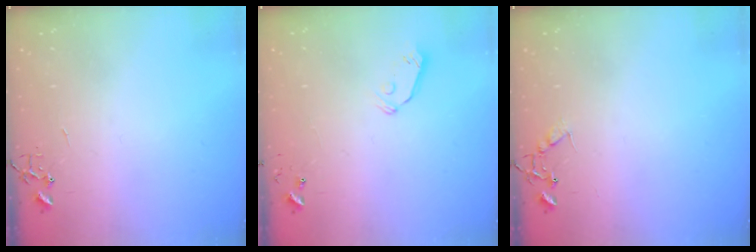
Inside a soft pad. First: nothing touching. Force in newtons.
{"total": 5.4, "press": 5.3, "slide": 0.9}
{"total": 7.5, "press": 7.5, "slide": 0.4}